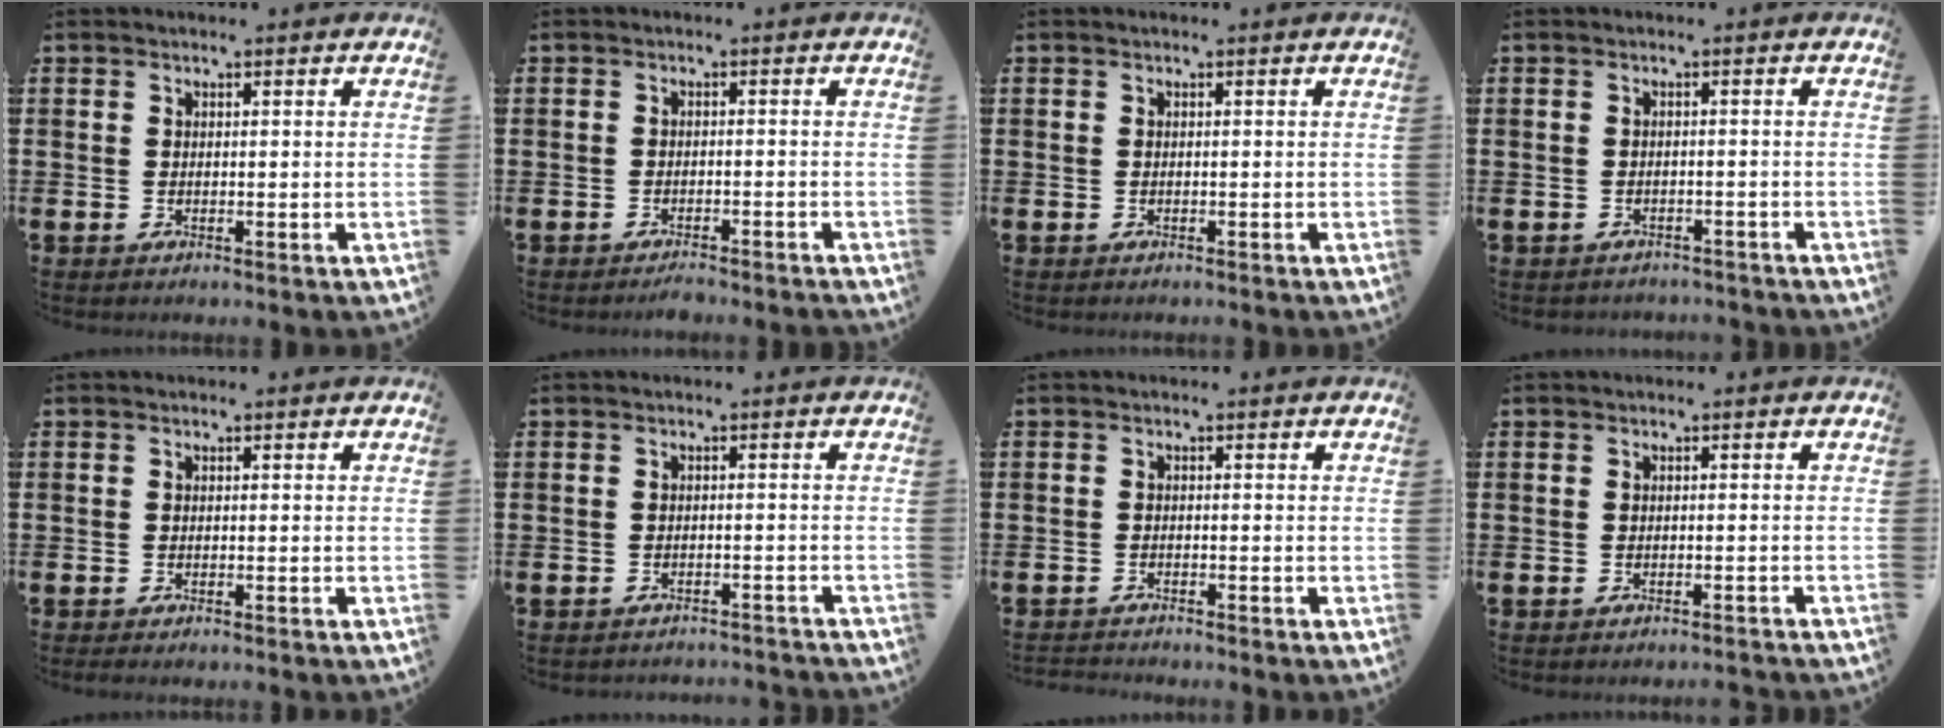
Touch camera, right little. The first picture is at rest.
{"total": 1.3, "force": [-1.3, -0.1, 0.2], "torque": [-0.005, 0.001, -0.025]}
{"total": 0.0}
{"total": 0.9, "force": [-0.9, 0.2, -0.1], "torque": [-0.002, 0.002, -0.019]}
{"total": 0.0}
{"total": 1.0, "force": [-1.0, 0.0, -0.1], "torque": [-0.001, 0.004, -0.021]}
{"total": 1.0, "force": [-1.0, 0.0, -0.1], "torque": [-0.001, 0.000, -0.020]}
{"total": 0.6, "force": [-0.6, -0.1, 0.1], "torque": [-0.002, 0.000, -0.013]}